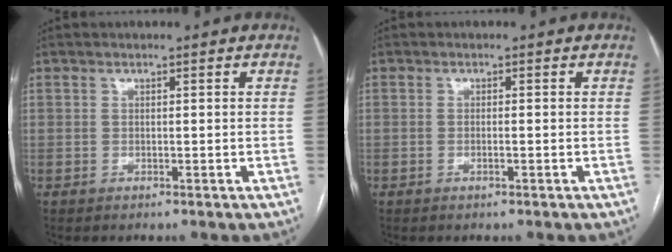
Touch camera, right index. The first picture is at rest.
{"total": 0.8, "force": [-0.2, 0.1, 0.7], "torque": [-0.015, 0.000, -0.002]}